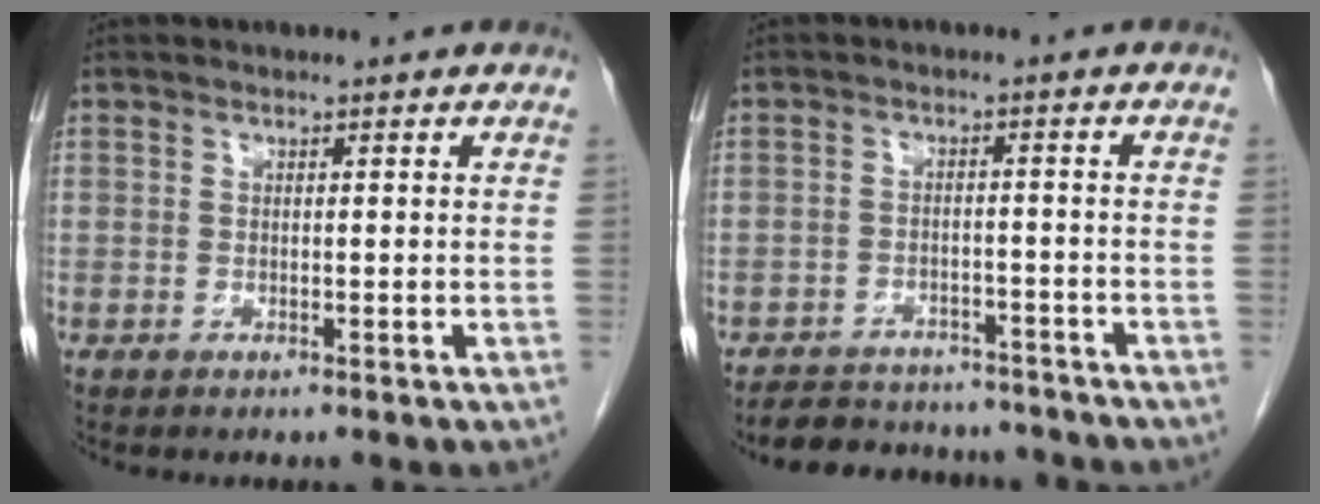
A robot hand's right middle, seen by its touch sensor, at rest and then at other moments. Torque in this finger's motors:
{"motor_torque": [0.16, -0.15, 0.06, 0.01]}